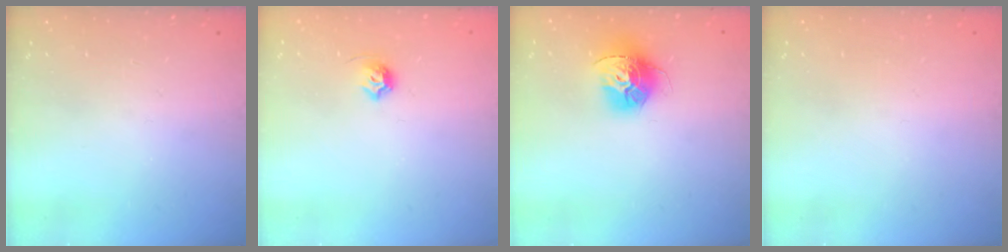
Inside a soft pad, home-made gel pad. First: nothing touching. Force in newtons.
{"total": 6.1, "press": 6.0, "slide": 1.1}
{"total": 13.9, "press": 13.8, "slide": 1.4}
{"total": 0.7, "press": 0.7, "slide": 0.1}